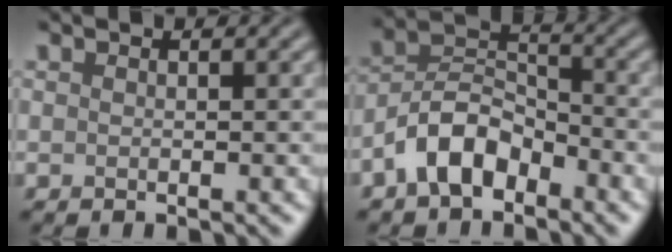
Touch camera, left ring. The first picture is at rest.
{"total": 5.5, "force": [-3.3, 3.0, 3.2], "torque": [-0.057, 0.013, -0.073]}